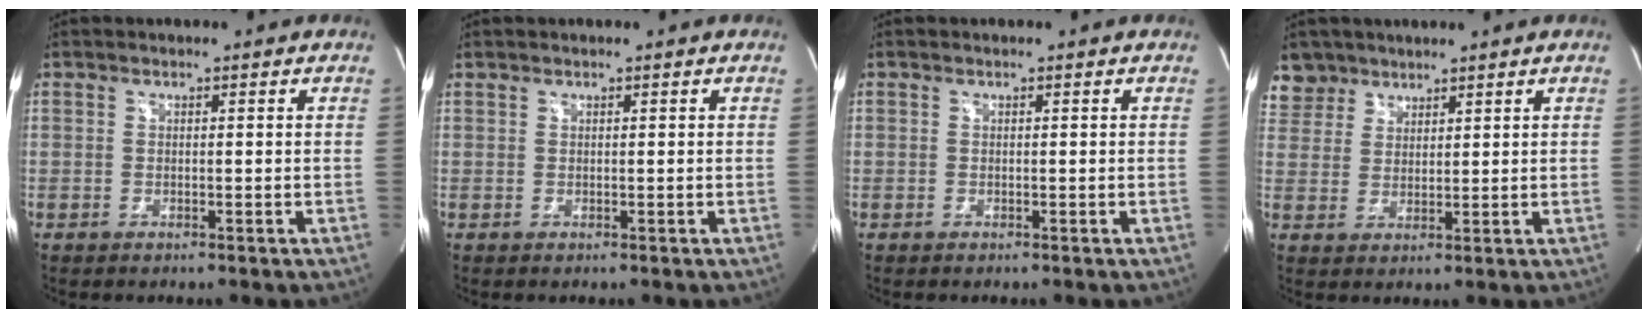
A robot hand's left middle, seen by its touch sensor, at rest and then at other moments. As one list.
[{"total": 0.0}, {"total": 0.0}, {"total": 5.4, "force": [4.3, 3.3, -0.5], "torque": [0.017, 0.004, 0.086]}]